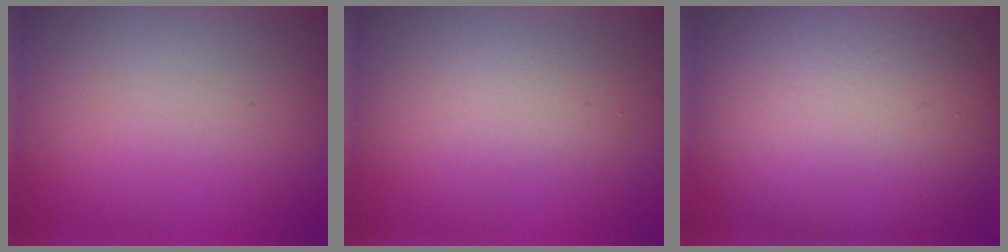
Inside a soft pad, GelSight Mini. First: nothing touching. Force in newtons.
{"total": 2.8, "press": 2.8, "slide": 0.3}
{"total": 13.7, "press": 13.7, "slide": 1.0}